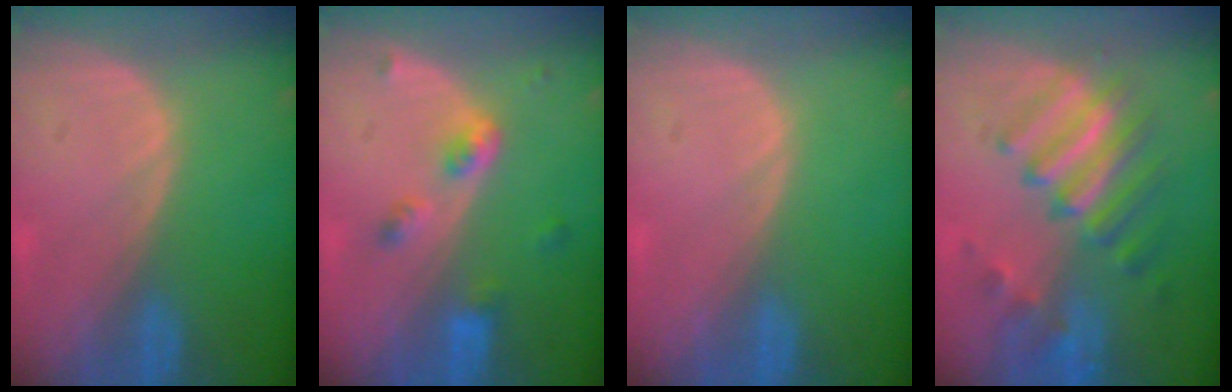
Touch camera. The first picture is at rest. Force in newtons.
{"total": 4.4, "press": 4.0, "slide": 1.9}
{"total": 0.0}
{"total": 9.5, "press": 8.4, "slide": 4.5}